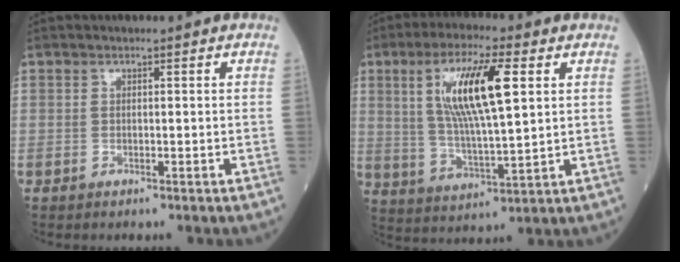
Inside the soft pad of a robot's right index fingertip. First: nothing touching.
{"total": 13.0, "force": [3.9, 2.1, 12.2], "torque": [-0.236, 0.006, 0.073]}